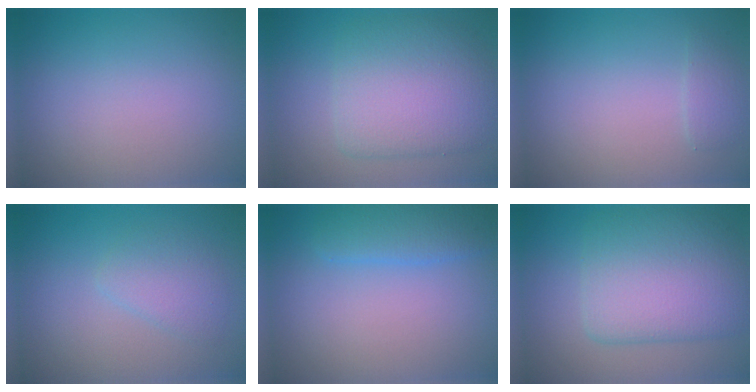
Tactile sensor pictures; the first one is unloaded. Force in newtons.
{"total": 6.5, "press": 6.5, "slide": 0.2}
{"total": 1.1, "press": 1.1, "slide": 0.2}
{"total": 2.1, "press": 2.1, "slide": 0.1}
{"total": 2.8, "press": 2.8, "slide": 0.1}
{"total": 7.5, "press": 7.5, "slide": 0.4}